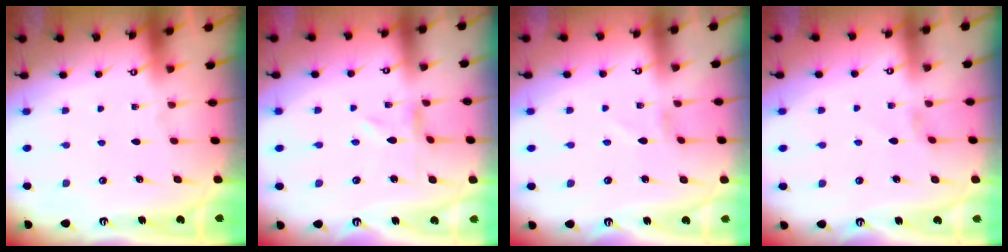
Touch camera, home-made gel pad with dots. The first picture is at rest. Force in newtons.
{"total": 0.0}
{"total": 0.7, "press": 0.7, "slide": 0.2}
{"total": 0.7, "press": 0.6, "slide": 0.4}